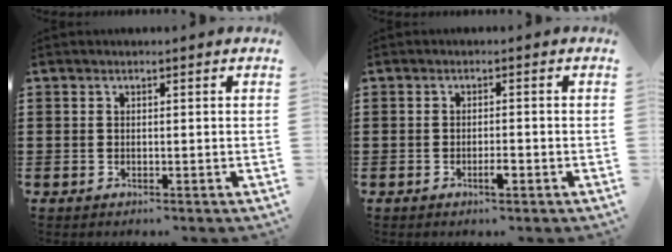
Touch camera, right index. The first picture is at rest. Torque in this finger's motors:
{"motor_torque": [0.76, 0.75, 0.11, 0.02]}